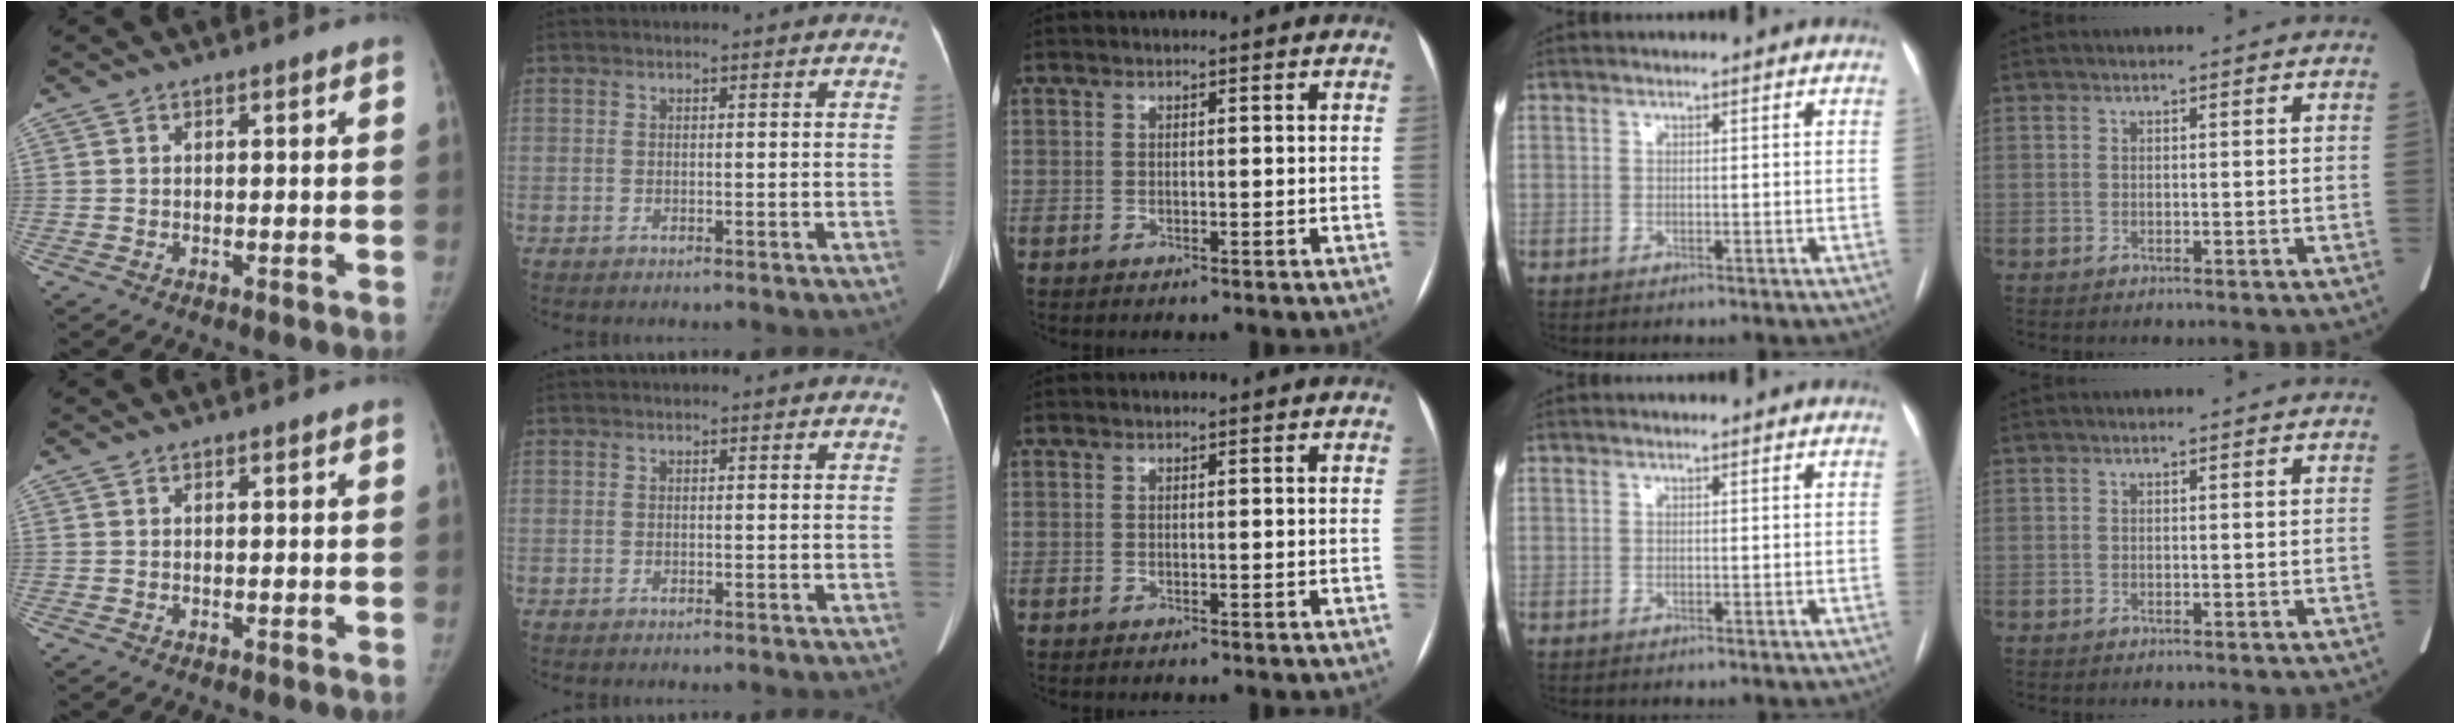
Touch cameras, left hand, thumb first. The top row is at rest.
{}